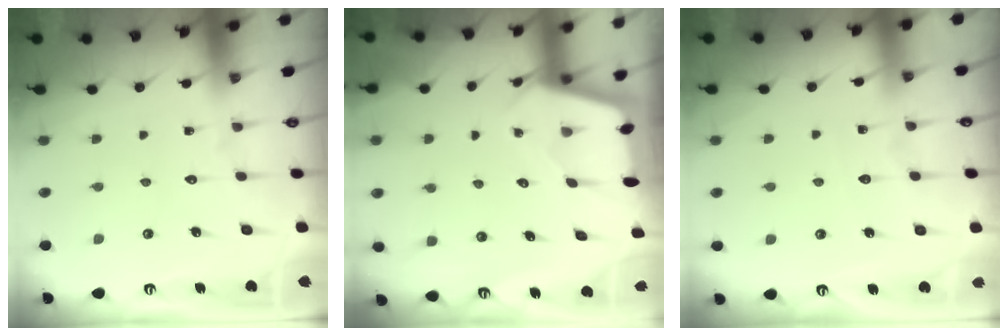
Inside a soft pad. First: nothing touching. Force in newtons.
{"total": 2.5, "press": 2.5, "slide": 0.3}
{"total": 3.2, "press": 3.2, "slide": 0.4}